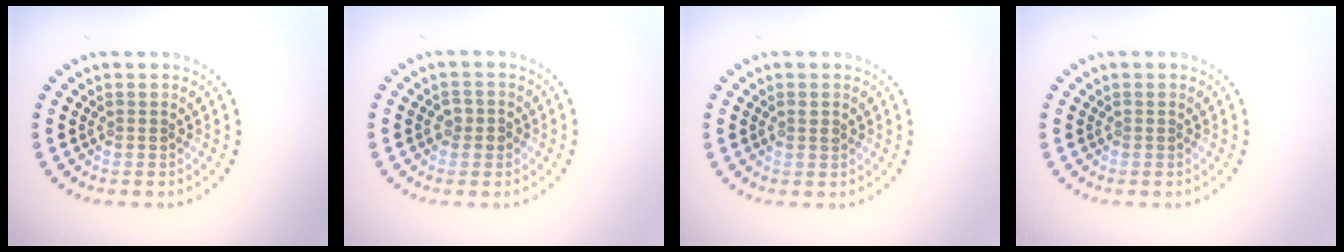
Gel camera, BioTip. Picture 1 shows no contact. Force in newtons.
{"total": 1.4, "press": 1.4, "slide": 0.3}
{"total": 0.7, "press": 0.7, "slide": 0.3}
{"total": 0.0}